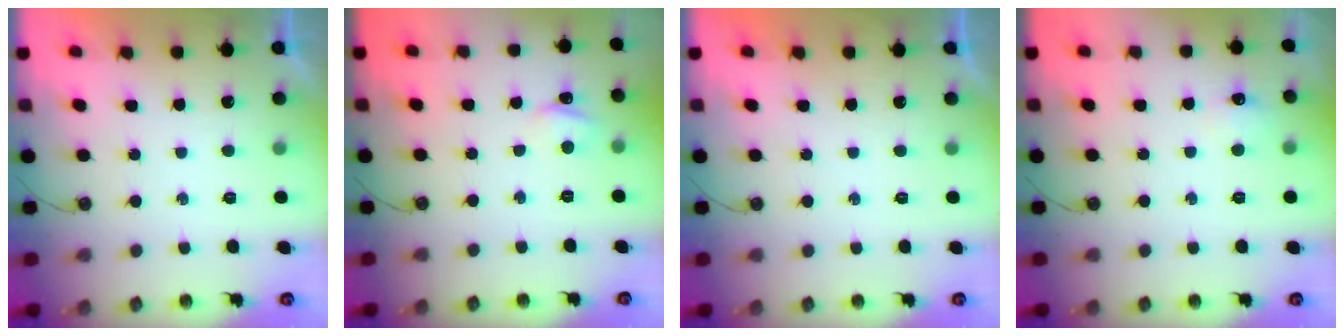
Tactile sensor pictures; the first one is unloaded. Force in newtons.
{"total": 2.9, "press": 2.8, "slide": 0.3}
{"total": 0.0}
{"total": 5.3, "press": 5.3, "slide": 0.7}